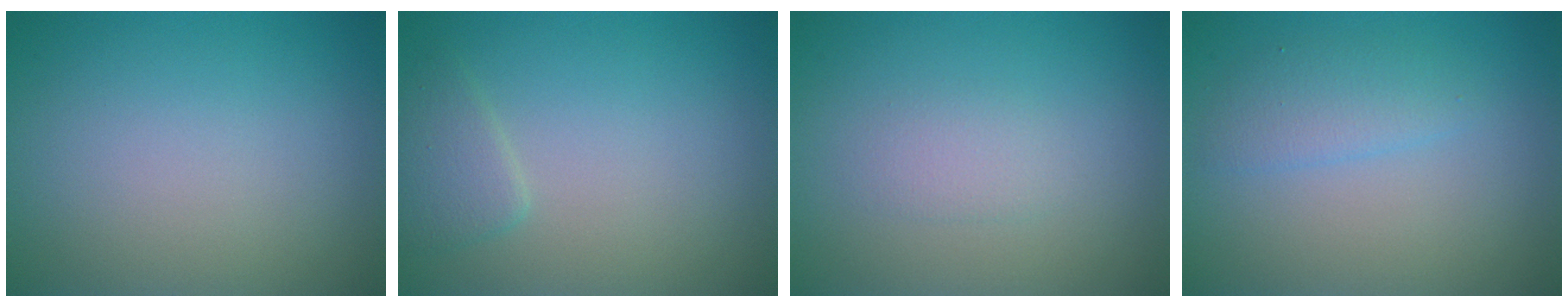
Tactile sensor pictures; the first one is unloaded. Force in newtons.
{"total": 1.8, "press": 1.8, "slide": 0.1}
{"total": 1.2, "press": 1.2, "slide": 0.3}
{"total": 2.0, "press": 2.0, "slide": 0.1}